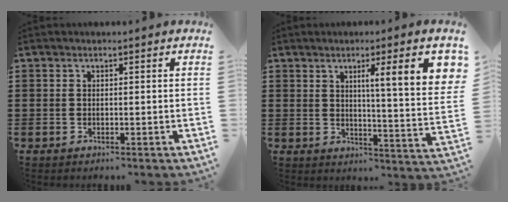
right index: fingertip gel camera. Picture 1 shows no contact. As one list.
[{"total": 9.7, "force": [4.1, 0.5, 8.8], "torque": [-0.147, -0.012, 0.060]}]